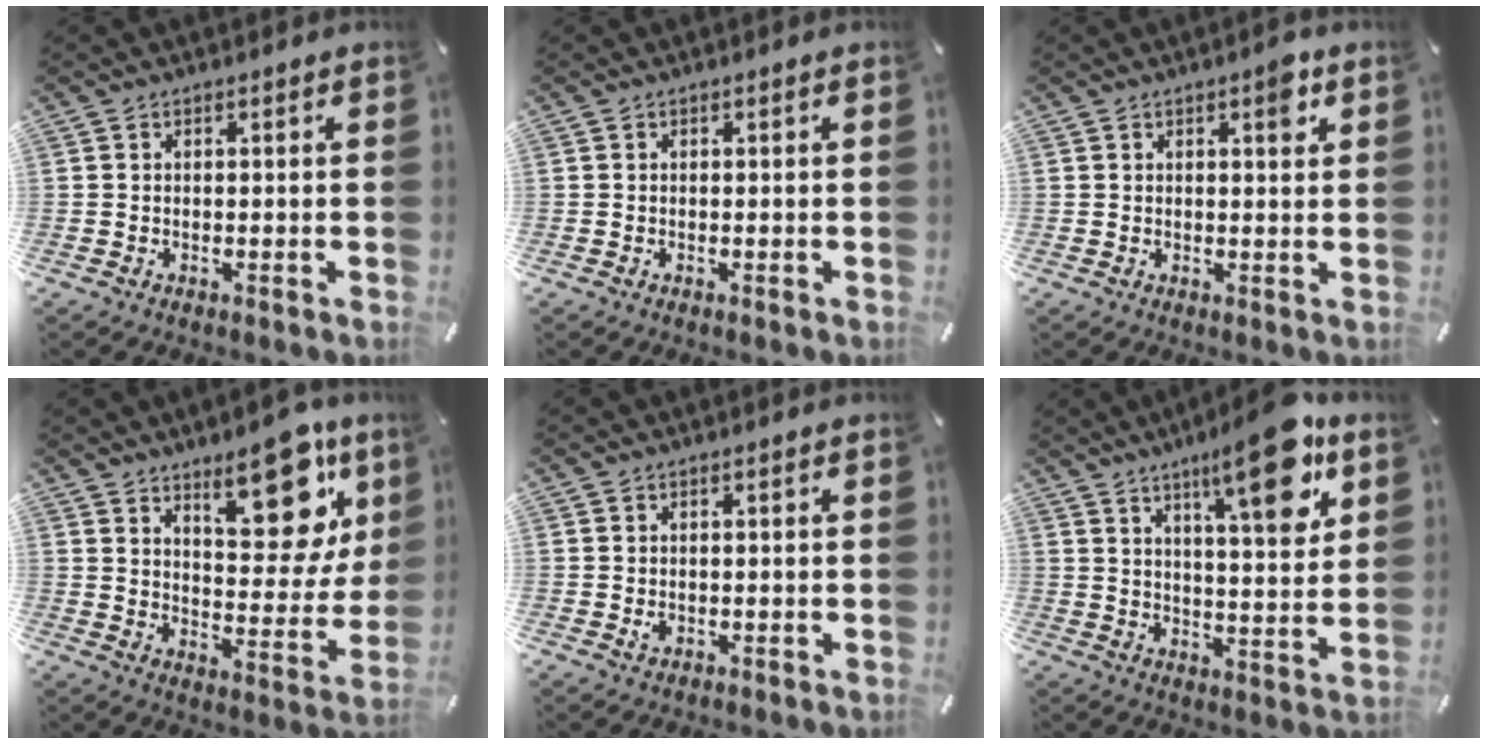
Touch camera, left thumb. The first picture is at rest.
{"total": 0.0}
{"total": 4.0, "force": [1.9, 1.4, 3.2], "torque": [-0.029, -0.009, 0.023]}
{"total": 18.6, "force": [11.8, 8.5, 11.6], "torque": [-0.135, -0.084, 0.193]}
{"total": 1.1, "force": [-0.1, 0.8, 0.6], "torque": [-0.005, -0.002, -0.004]}
{"total": 17.0, "force": [9.8, 5.1, 13.0], "torque": [-0.176, -0.049, 0.148]}